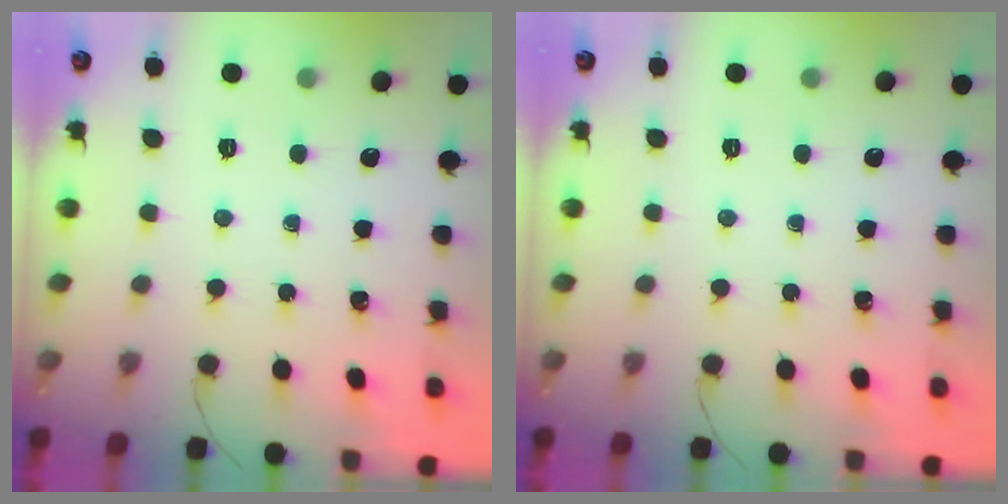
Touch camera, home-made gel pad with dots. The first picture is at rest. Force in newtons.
{"total": 0.0}